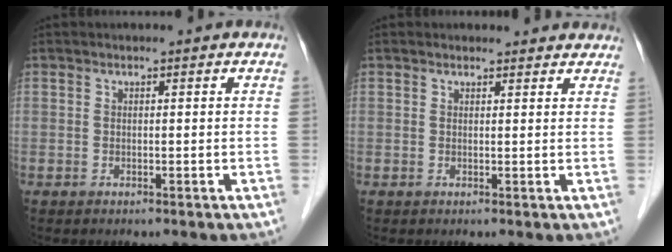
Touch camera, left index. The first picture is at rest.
{"total": 3.5, "force": [3.3, 1.2, 0.2], "torque": [0.001, 0.008, 0.026]}